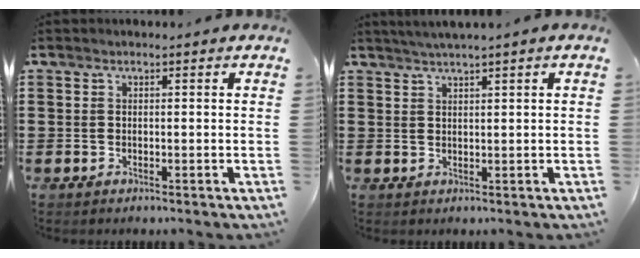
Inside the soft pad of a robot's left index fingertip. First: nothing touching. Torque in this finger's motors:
{"motor_torque": [0.22, -0.26, 0.34, 0.10]}